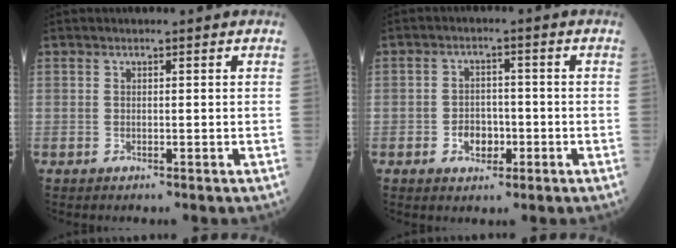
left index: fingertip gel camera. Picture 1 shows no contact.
{"total": 4.0, "force": [-1.5, 2.8, 2.4], "torque": [-0.038, 0.007, -0.022]}